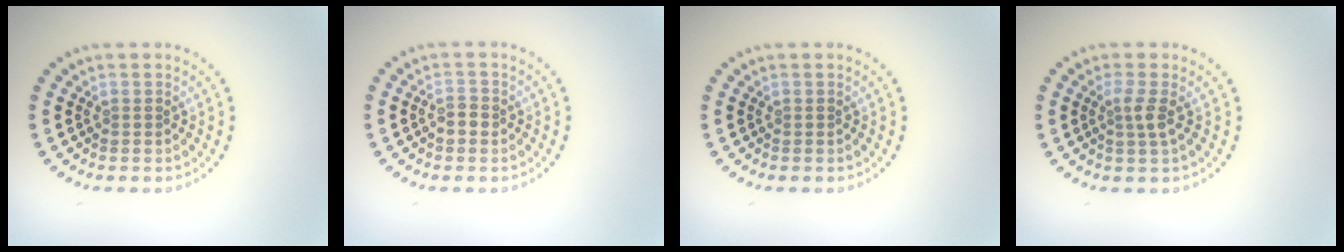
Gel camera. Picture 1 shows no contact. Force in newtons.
{"total": 1.3, "press": 1.3, "slide": 0.1}
{"total": 0.0}
{"total": 1.7, "press": 1.3, "slide": 1.1}